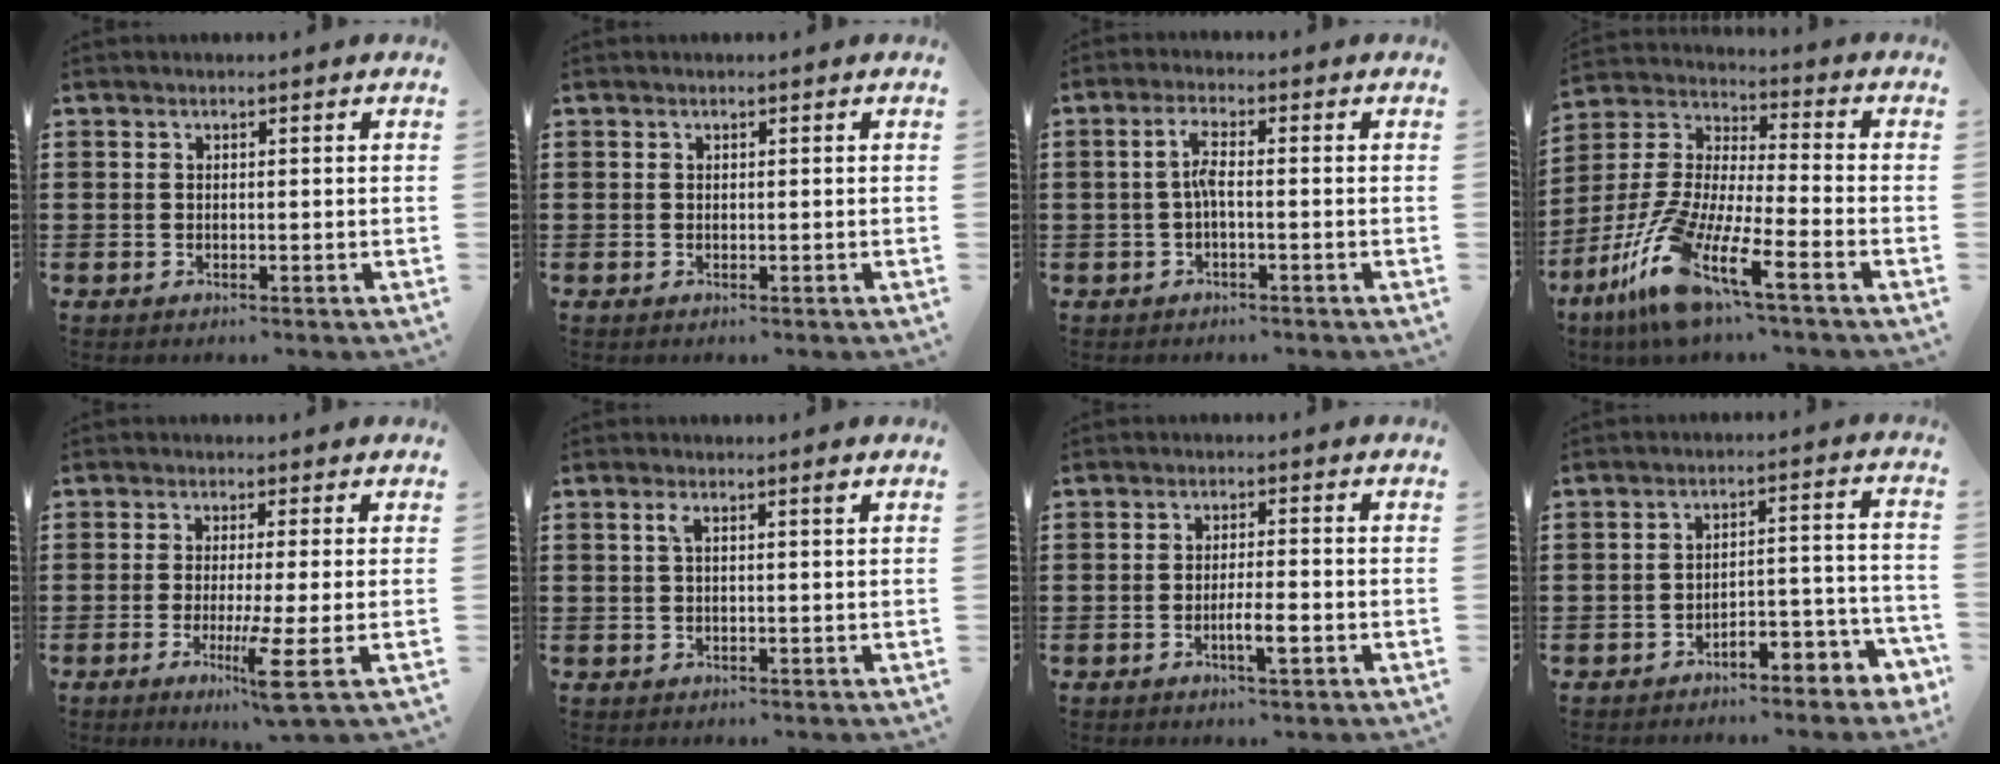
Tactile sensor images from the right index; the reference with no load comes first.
{"total": 0.0}
{"total": 3.1, "force": [-0.7, 0.7, 2.9], "torque": [-0.063, 0.001, -0.017]}
{"total": 13.2, "force": [-8.5, 1.3, 10.0], "torque": [-0.229, -0.021, -0.169]}
{"total": 6.3, "force": [-2.2, -0.9, 5.8], "torque": [-0.110, -0.026, -0.039]}
{"total": 2.2, "force": [0.9, 0.2, 2.0], "torque": [-0.041, 0.002, 0.015]}
{"total": 3.6, "force": [-1.5, 0.2, 3.2], "torque": [-0.056, -0.003, -0.027]}
{"total": 3.8, "force": [-3.5, 0.7, 1.2], "torque": [-0.026, 0.006, -0.075]}